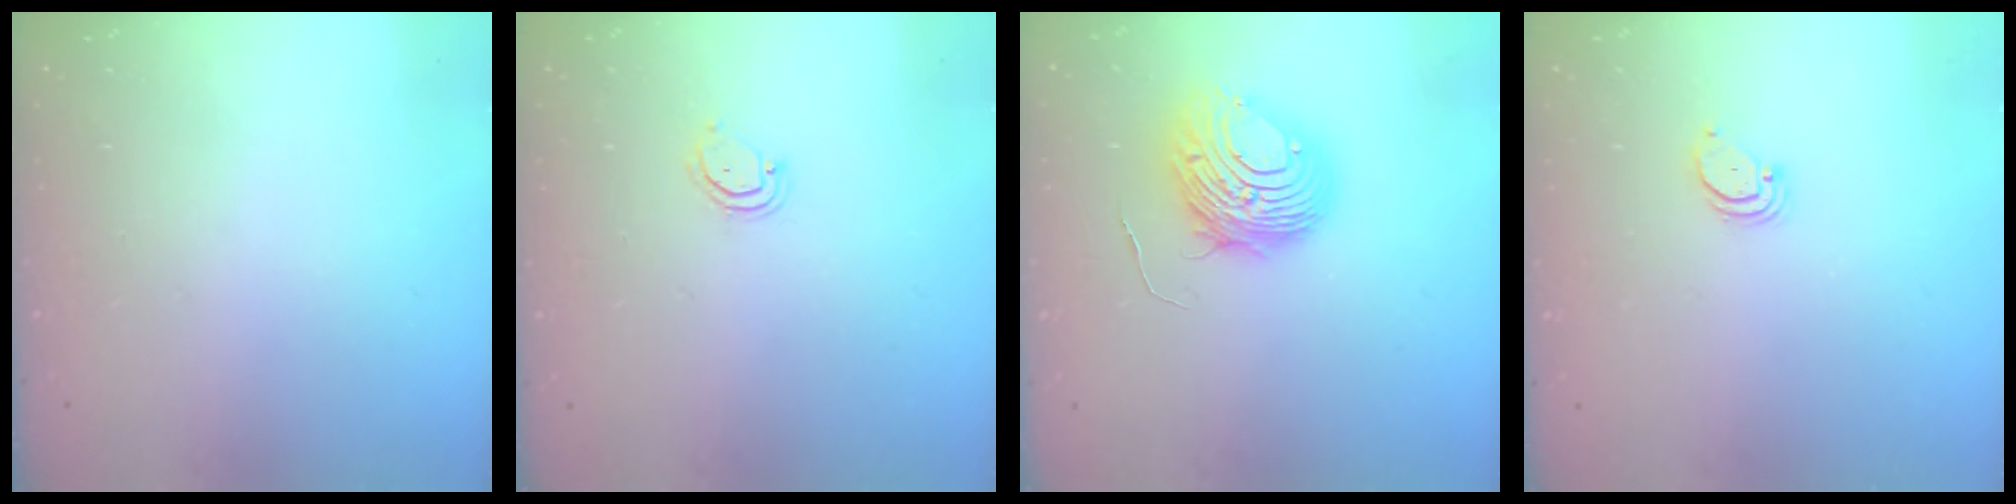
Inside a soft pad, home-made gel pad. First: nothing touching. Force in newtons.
{"total": 3.6, "press": 3.6, "slide": 0.2}
{"total": 10.3, "press": 10.3, "slide": 1.0}
{"total": 2.0, "press": 2.0, "slide": 0.2}